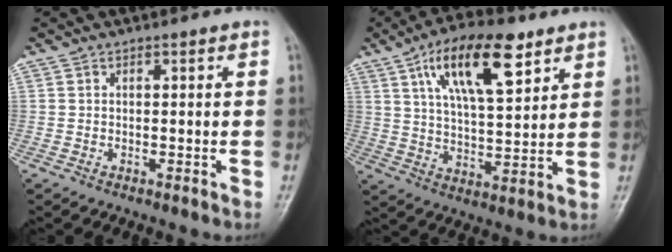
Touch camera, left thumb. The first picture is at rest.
{"total": 16.0, "force": [8.2, 6.1, 12.3], "torque": [-0.182, -0.025, 0.142]}